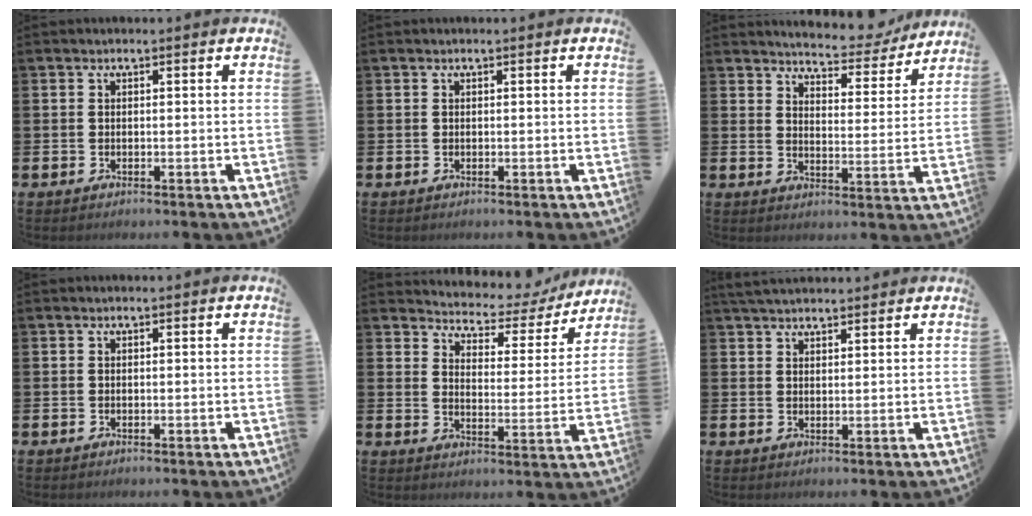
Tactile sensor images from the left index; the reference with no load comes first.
{"total": 0.0}
{"total": 5.1, "force": [5.0, 0.8, 0.3], "torque": [-0.017, -0.042, 0.084]}
{"total": 0.0}
{"total": 4.1, "force": [3.8, 1.5, 0.3], "torque": [-0.028, -0.041, 0.058]}
{"total": 3.5, "force": [3.3, 0.7, 0.7], "torque": [-0.021, -0.008, 0.062]}